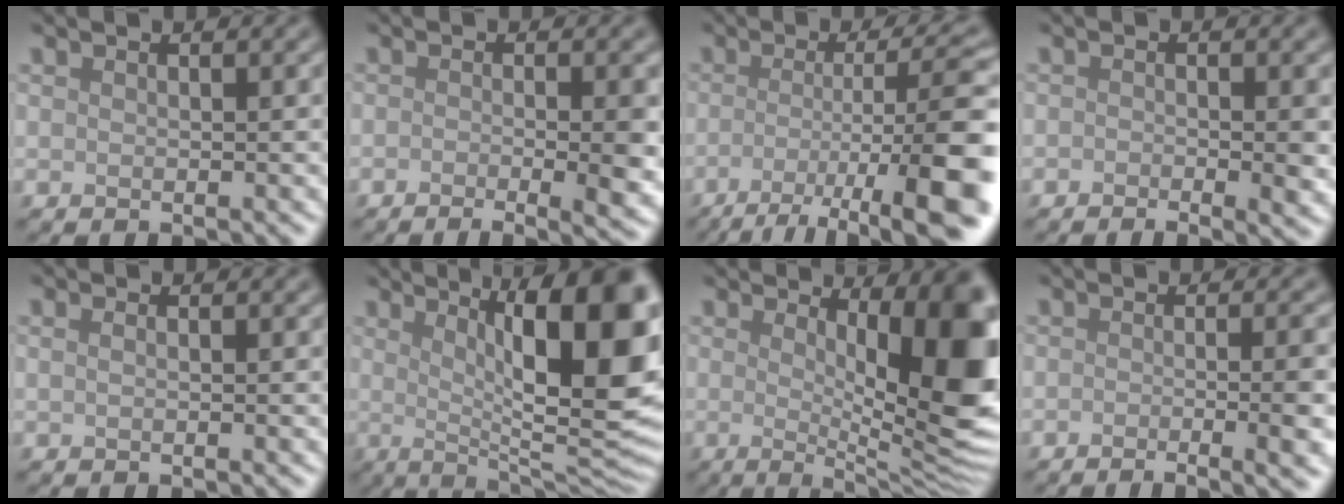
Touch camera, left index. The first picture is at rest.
{"total": 5.5, "force": [-1.5, 1.8, 5.0], "torque": [-0.063, -0.012, -0.018]}
{"total": 11.6, "force": [-4.8, 2.9, 10.2], "torque": [-0.146, -0.006, -0.075]}
{"total": 2.8, "force": [-1.0, 0.9, 2.5], "torque": [-0.038, -0.007, -0.015]}
{"total": 0.9, "force": [0.2, 0.4, 0.8], "torque": [-0.005, -0.006, -0.004]}
{"total": 15.7, "force": [2.9, 4.5, 14.8], "torque": [-0.158, 0.010, 0.047]}
{"total": 11.9, "force": [1.2, 3.1, 11.5], "torque": [-0.133, -0.014, 0.019]}
{"total": 7.5, "force": [-2.5, 2.8, 6.5], "torque": [-0.054, -0.003, -0.030]}